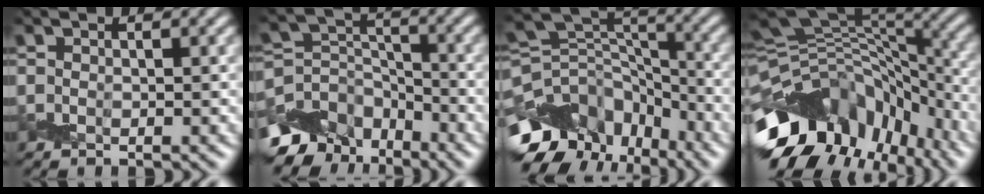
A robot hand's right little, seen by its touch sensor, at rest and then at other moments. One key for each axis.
{"total": 6.9, "fx": -4.5, "fy": 4.4, "fz": 2.8, "tx": -0.044, "ty": 0.002, "tz": -0.098}
{"total": 11.9, "fx": -7.5, "fy": 8.0, "fz": 4.7, "tx": -0.104, "ty": 0.010, "tz": -0.100}
{"total": 13.9, "fx": -8.4, "fy": 8.1, "fz": 7.5, "tx": -0.152, "ty": 0.025, "tz": -0.141}